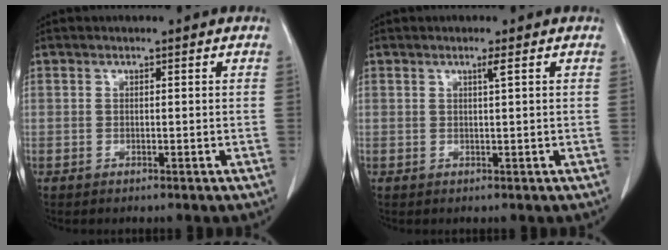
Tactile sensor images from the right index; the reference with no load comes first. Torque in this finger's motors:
{"motor_torque": [0.20, 0.03, 0.02, 0.01]}